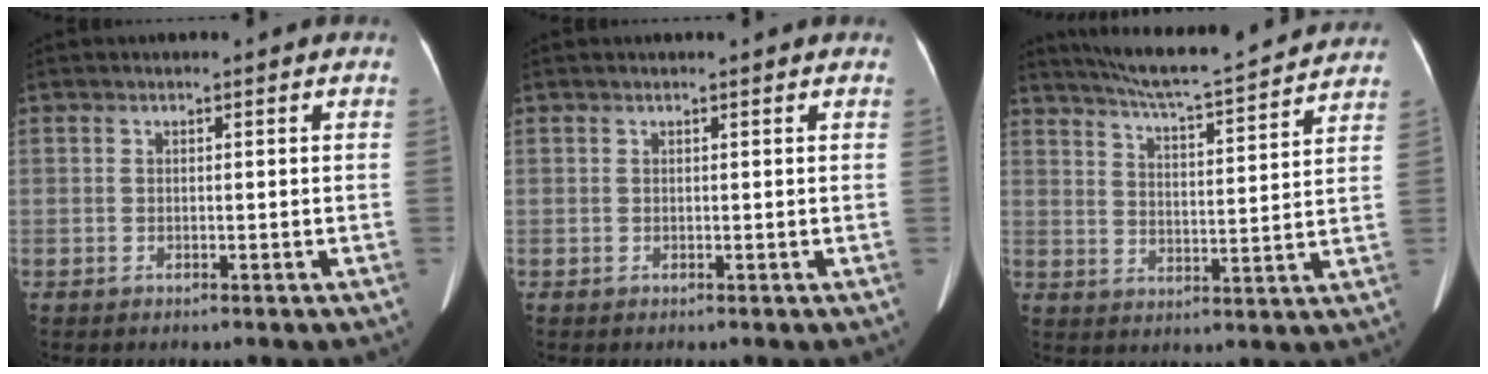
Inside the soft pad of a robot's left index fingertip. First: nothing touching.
{"total": 1.3, "force": [1.2, 0.0, 0.4], "torque": [-0.014, 0.013, 0.014]}
{"total": 17.9, "force": [16.5, 0.6, 6.9], "torque": [-0.117, 0.002, 0.230]}